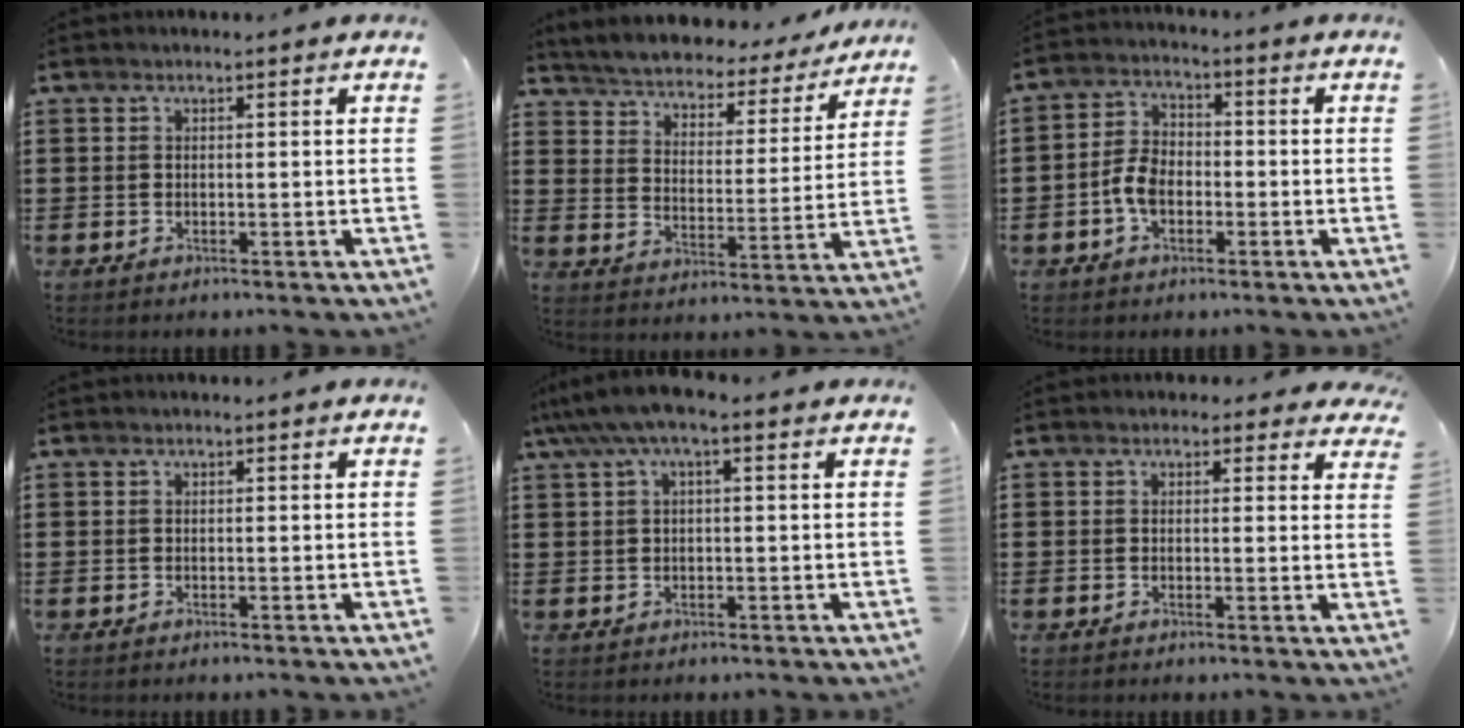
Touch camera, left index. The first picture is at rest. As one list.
[{"total": 3.9, "force": [3.9, 0.3, 0.0], "torque": [-0.026, -0.037, 0.059]}, {"total": 5.1, "force": [-1.9, 3.3, 3.5], "torque": [-0.091, 0.001, -0.043]}, {"total": 0.0}, {"total": 3.6, "force": [0.9, 1.0, 3.4], "torque": [-0.076, 0.000, 0.009]}, {"total": 1.7, "force": [1.0, 1.2, 0.5], "torque": [-0.007, 0.006, 0.016]}]